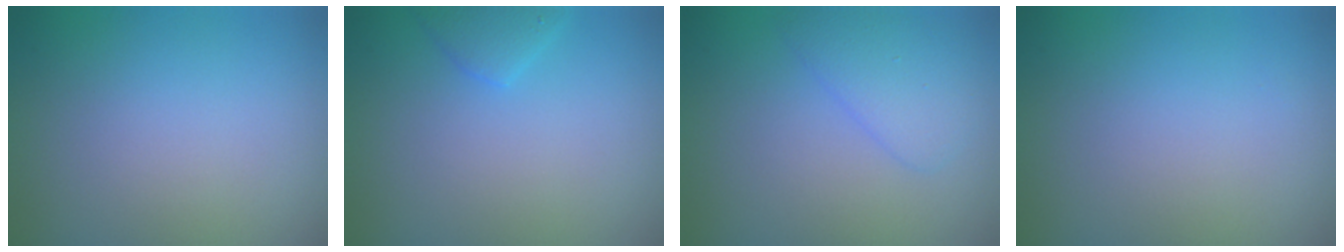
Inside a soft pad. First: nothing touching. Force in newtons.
{"total": 1.9, "press": 1.9, "slide": 0.1}
{"total": 2.8, "press": 2.8, "slide": 0.1}
{"total": 0.0}